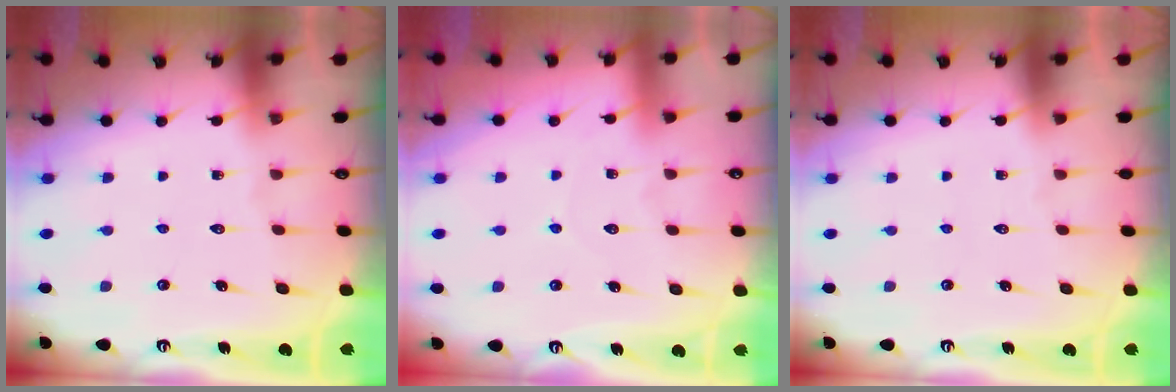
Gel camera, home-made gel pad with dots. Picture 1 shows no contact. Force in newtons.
{"total": 3.6, "press": 3.5, "slide": 0.4}
{"total": 0.0}